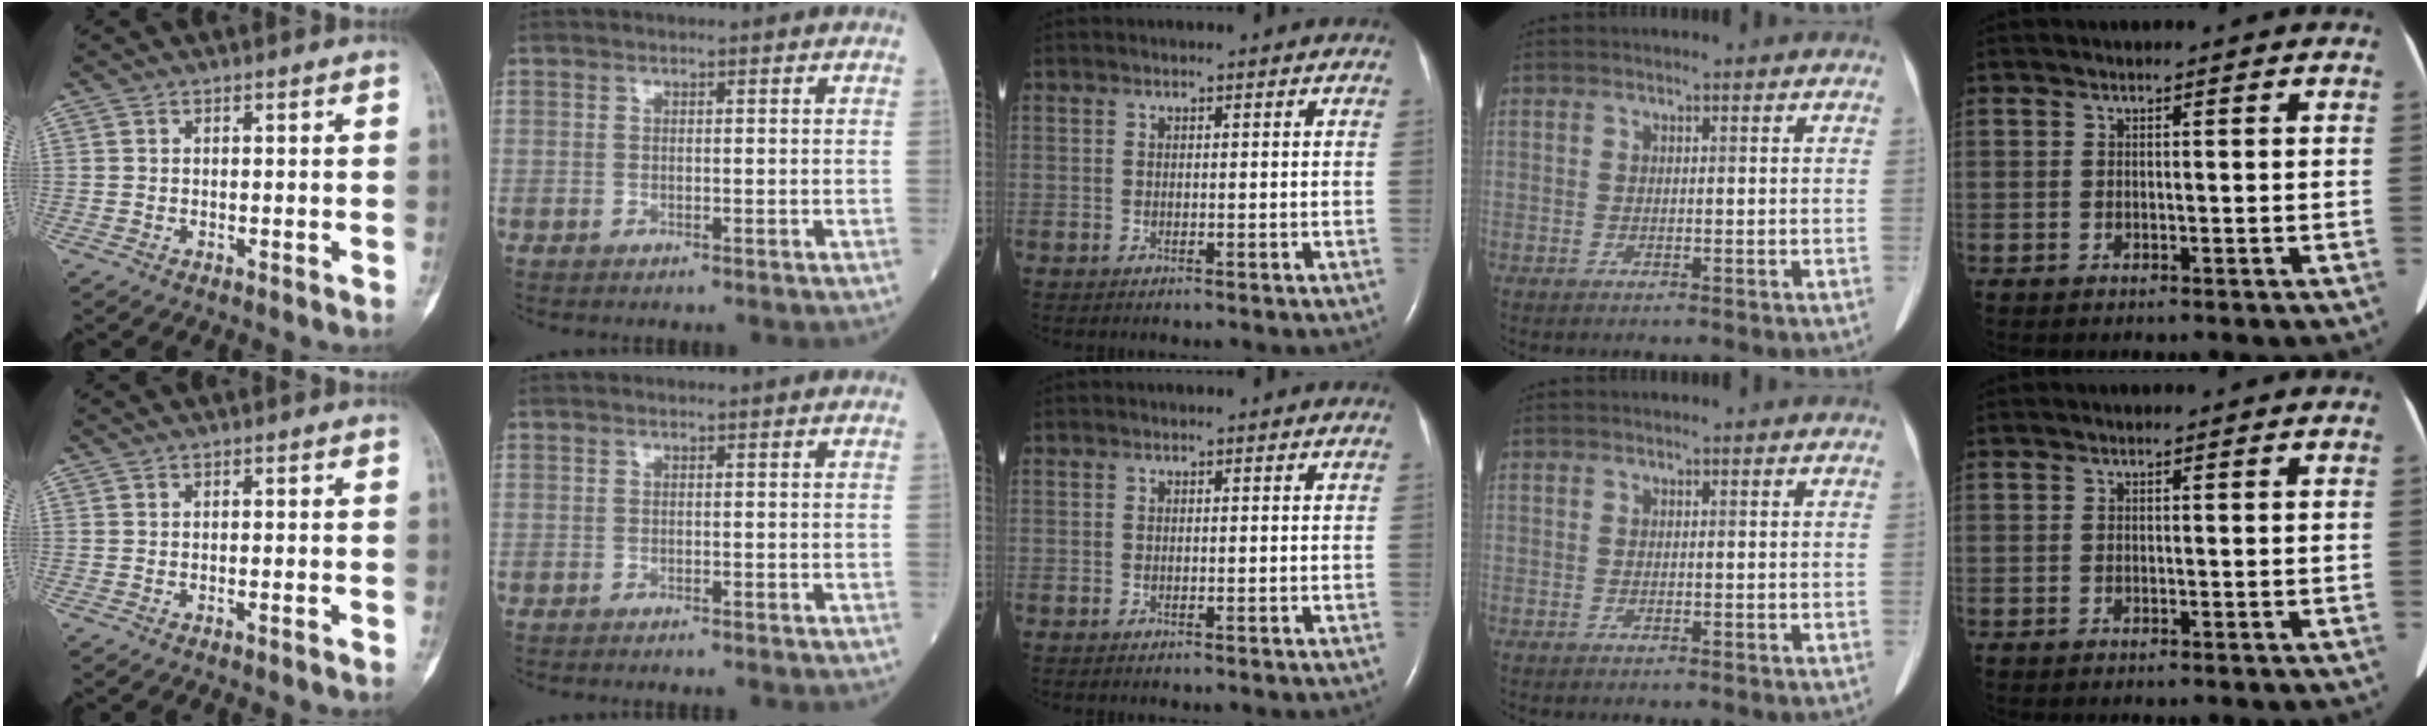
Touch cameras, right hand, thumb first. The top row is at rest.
{"thumb": {"total": 0.7, "force": [-0.5, 0.0, 0.5], "torque": [-0.012, 0.003, -0.004]}, "index": {"total": 1.8, "force": [-1.6, 0.0, 0.7], "torque": [-0.010, 0.000, -0.020]}}